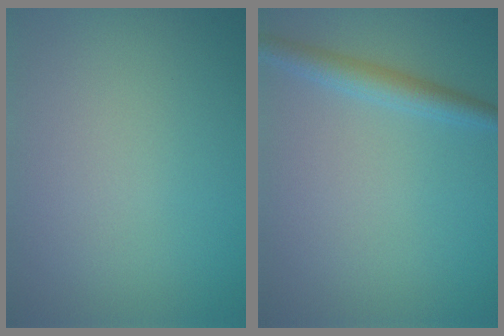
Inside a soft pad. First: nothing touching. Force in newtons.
{"total": 2.3, "press": 2.3, "slide": 0.1}